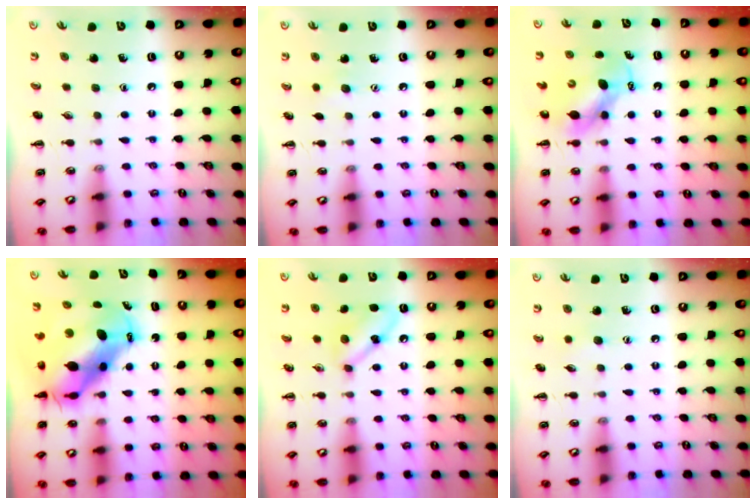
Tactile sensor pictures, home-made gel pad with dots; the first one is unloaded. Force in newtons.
{"total": 2.9, "press": 2.8, "slide": 0.7}
{"total": 6.4, "press": 6.4, "slide": 0.8}
{"total": 11.6, "press": 11.2, "slide": 3.0}
{"total": 7.2, "press": 7.0, "slide": 1.7}
{"total": 3.6, "press": 3.5, "slide": 0.9}